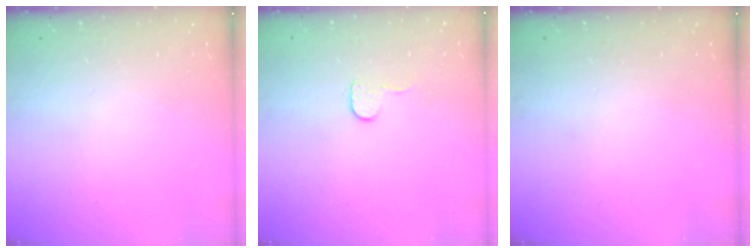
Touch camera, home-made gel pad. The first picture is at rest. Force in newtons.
{"total": 5.0, "press": 4.9, "slide": 0.5}
{"total": 0.0}